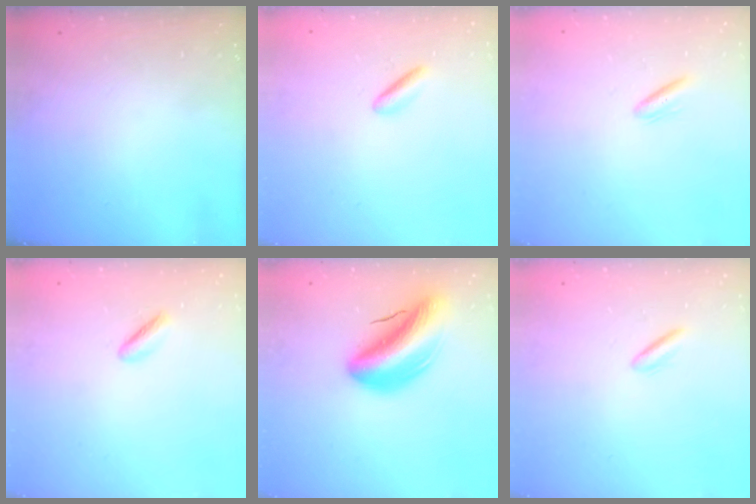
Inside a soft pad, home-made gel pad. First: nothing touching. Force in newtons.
{"total": 3.3, "press": 3.1, "slide": 1.0}
{"total": 2.9, "press": 2.7, "slide": 1.1}
{"total": 1.9, "press": 1.6, "slide": 0.9}
{"total": 12.0, "press": 11.4, "slide": 3.8}
{"total": 1.9, "press": 1.7, "slide": 0.9}